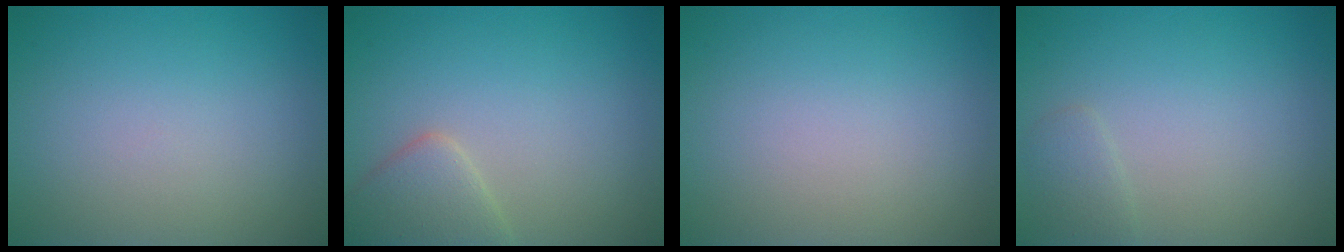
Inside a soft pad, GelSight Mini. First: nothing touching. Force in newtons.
{"total": 2.9, "press": 2.9, "slide": 0.1}
{"total": 0.0}
{"total": 1.1, "press": 1.1, "slide": 0.1}